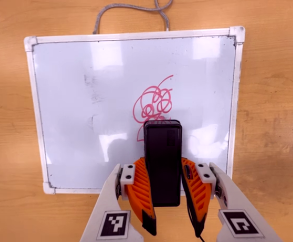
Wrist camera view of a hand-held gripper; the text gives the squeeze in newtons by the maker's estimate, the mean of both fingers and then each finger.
{"total": 8.2, "left": 6.2, "right": 10.1}